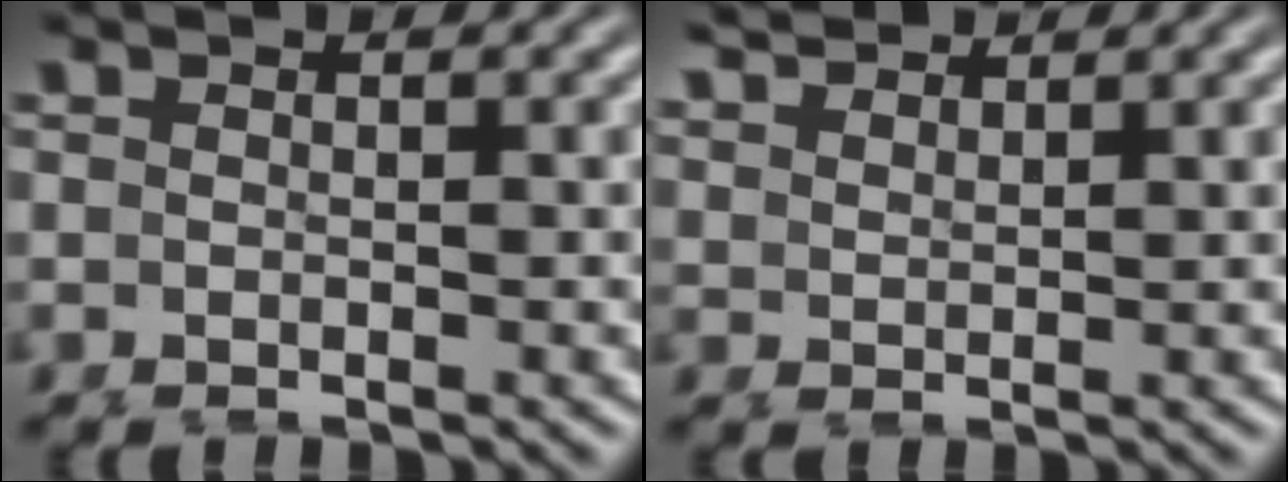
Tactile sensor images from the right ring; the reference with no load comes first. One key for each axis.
{"total": 2.5, "fx": 2.3, "fy": 0.5, "fz": 0.5, "tx": -0.005, "ty": 0.001, "tz": 0.047}